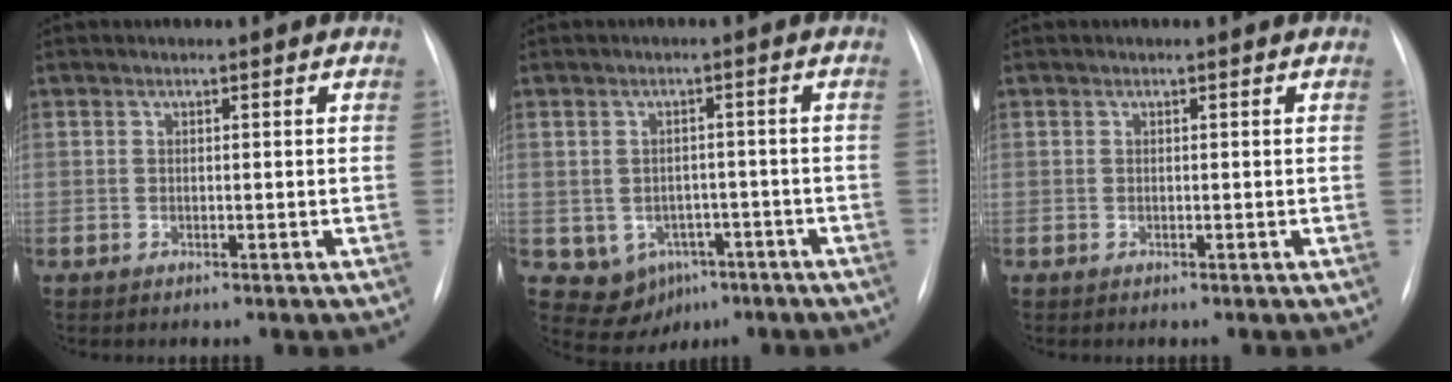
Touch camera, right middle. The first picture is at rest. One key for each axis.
{"total": 7.0, "fx": -3.1, "fy": 5.9, "fz": 2.2, "tx": -0.030, "ty": 0.017, "tz": -0.027}
{"total": 0.0}